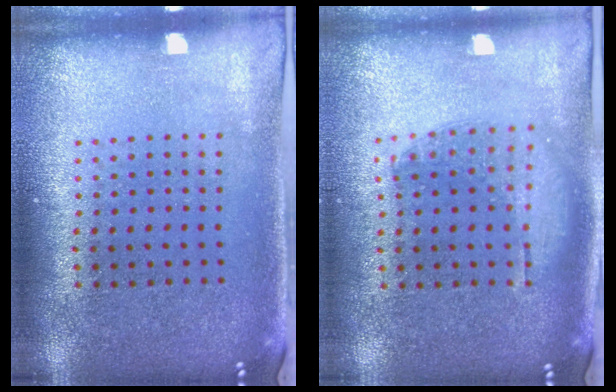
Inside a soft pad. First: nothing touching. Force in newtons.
{"total": 1.0, "press": 0.9, "slide": 0.3}